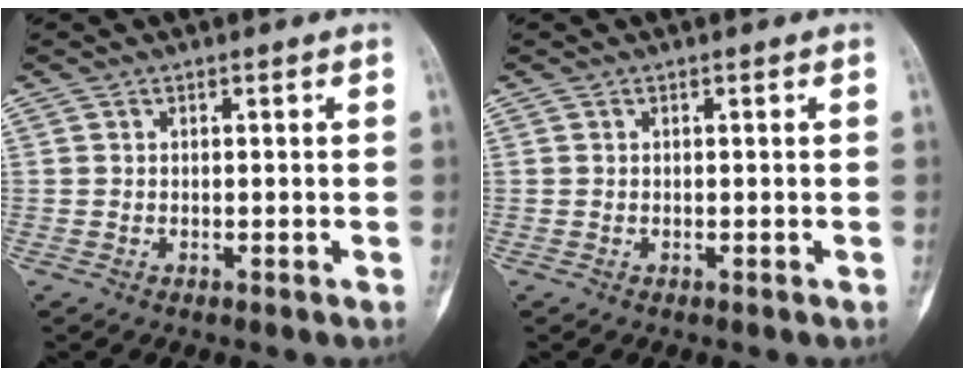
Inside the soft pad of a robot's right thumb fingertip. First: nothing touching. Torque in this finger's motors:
{"motor_torque": [1.20, 1.20, 0.00, 0.00, 0.01]}